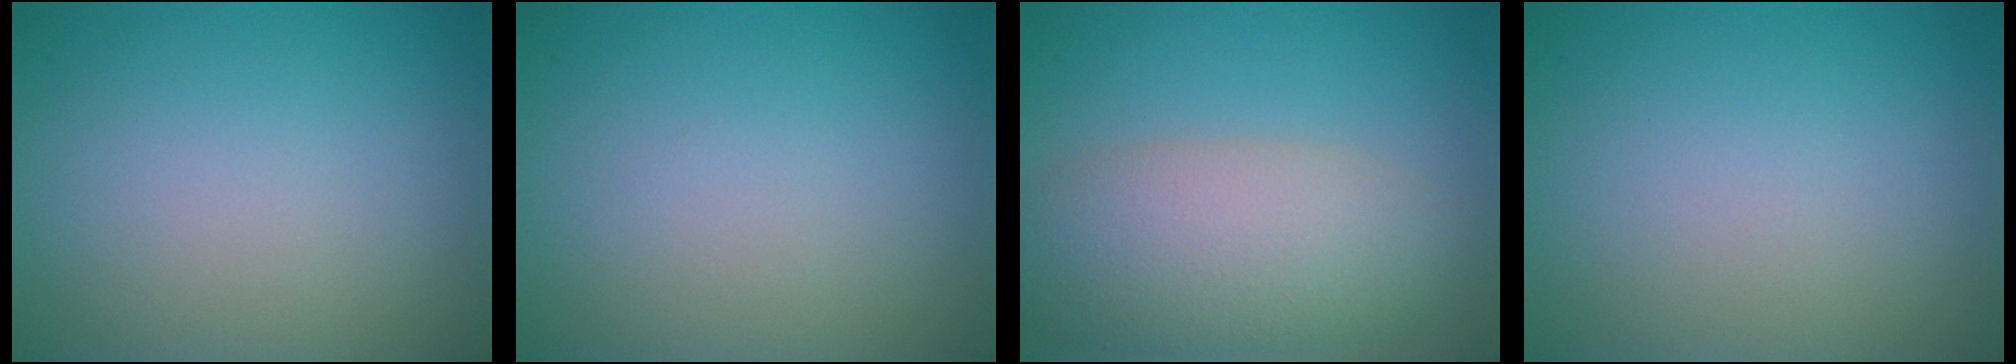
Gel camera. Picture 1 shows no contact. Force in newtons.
{"total": 0.0}
{"total": 7.0, "press": 7.0, "slide": 0.5}
{"total": 0.0}